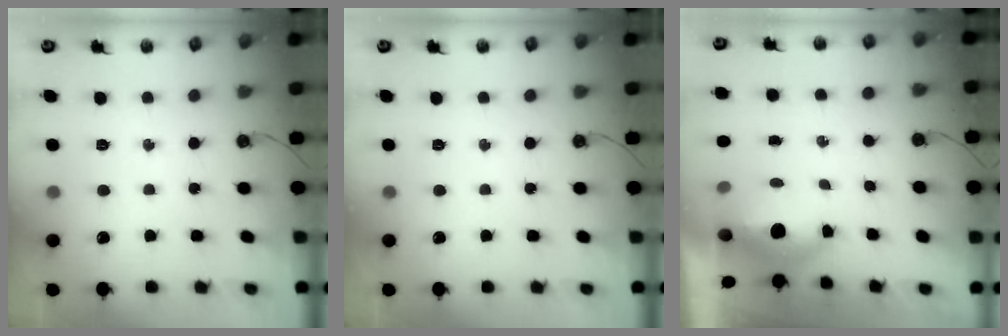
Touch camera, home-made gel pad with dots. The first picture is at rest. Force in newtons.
{"total": 0.0}
{"total": 11.4, "press": 6.5, "slide": 9.4}